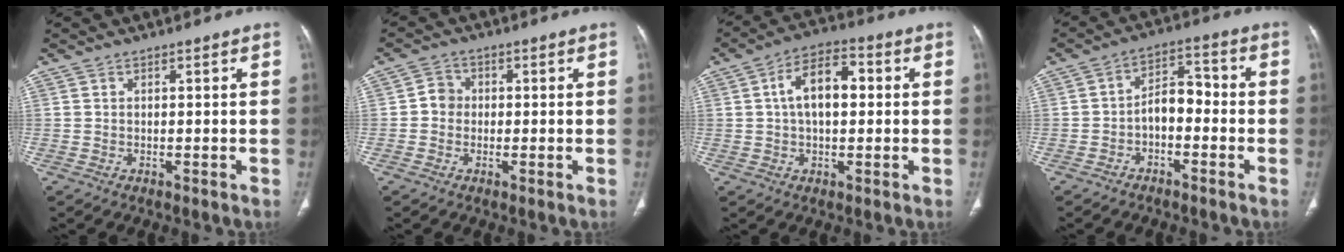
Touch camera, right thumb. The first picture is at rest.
{"total": 3.2, "force": [-0.2, 2.9, 1.1], "torque": [0.000, 0.008, -0.012]}
{"total": 9.8, "force": [1.2, 5.5, 8.0], "torque": [-0.129, 0.024, 0.015]}
{"total": 6.3, "force": [-2.0, 3.9, 4.6], "torque": [-0.059, 0.041, -0.042]}